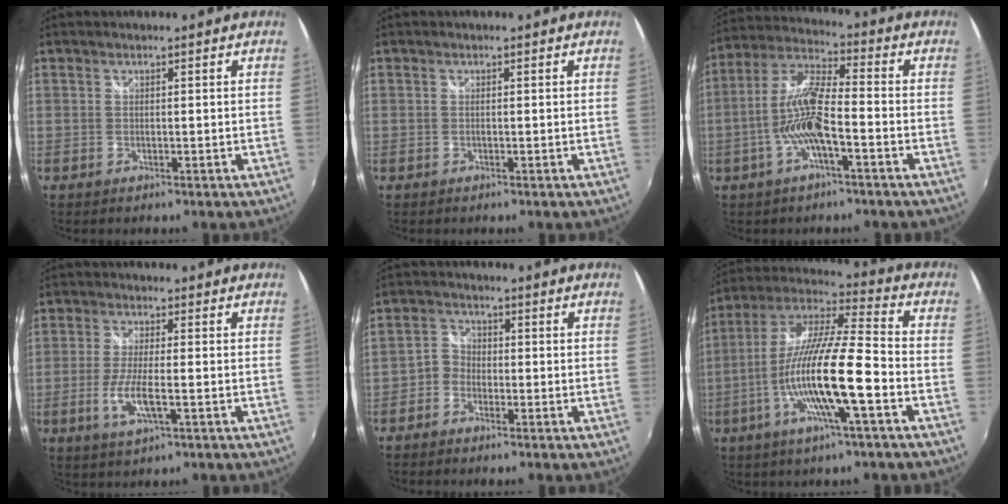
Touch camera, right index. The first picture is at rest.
{"total": 0.6, "force": [-0.3, -0.1, 0.5], "torque": [-0.009, 0.001, -0.006]}
{"total": 10.9, "force": [-3.5, 2.2, 10.1], "torque": [-0.213, 0.003, -0.064]}
{"total": 6.6, "force": [-2.1, 1.4, 6.1], "torque": [-0.127, -0.011, -0.043]}
{"total": 3.1, "force": [-1.9, 2.3, 0.9], "torque": [-0.020, 0.010, -0.043]}
{"total": 17.6, "force": [-5.7, 1.7, 16.5], "torque": [-0.301, -0.016, -0.112]}